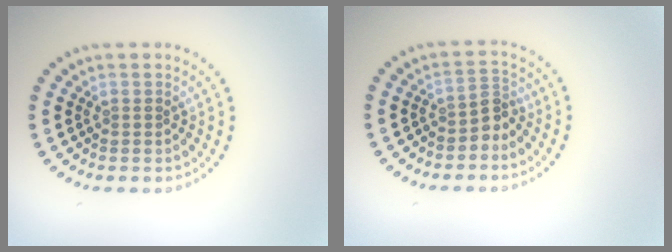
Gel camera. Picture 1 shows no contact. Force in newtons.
{"total": 2.1, "press": 1.6, "slide": 1.5}